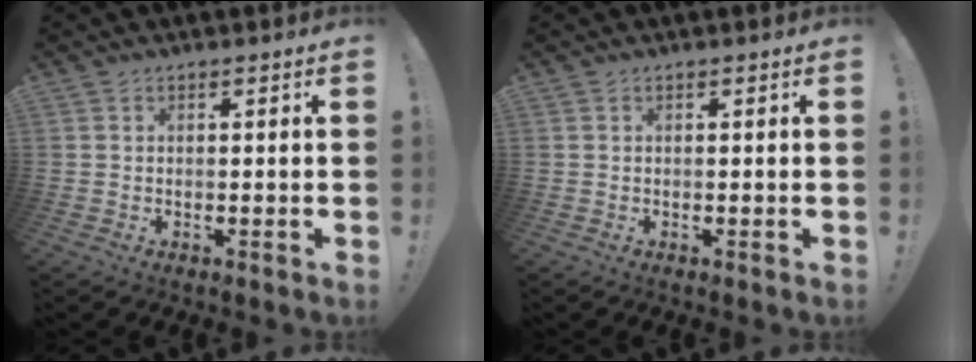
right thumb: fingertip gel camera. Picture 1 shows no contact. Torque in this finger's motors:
{"motor_torque": [0.00, 0.00, 0.00, 0.00, 0.00]}